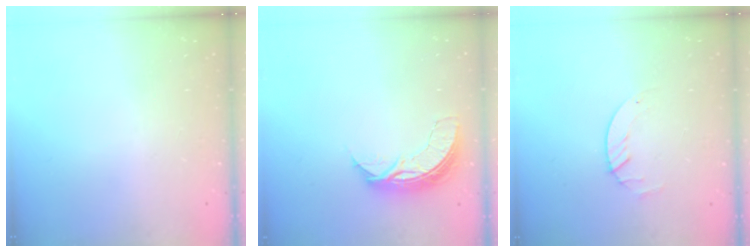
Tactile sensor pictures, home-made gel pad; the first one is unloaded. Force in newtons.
{"total": 7.2, "press": 7.2, "slide": 0.5}
{"total": 1.4, "press": 1.4, "slide": 0.2}